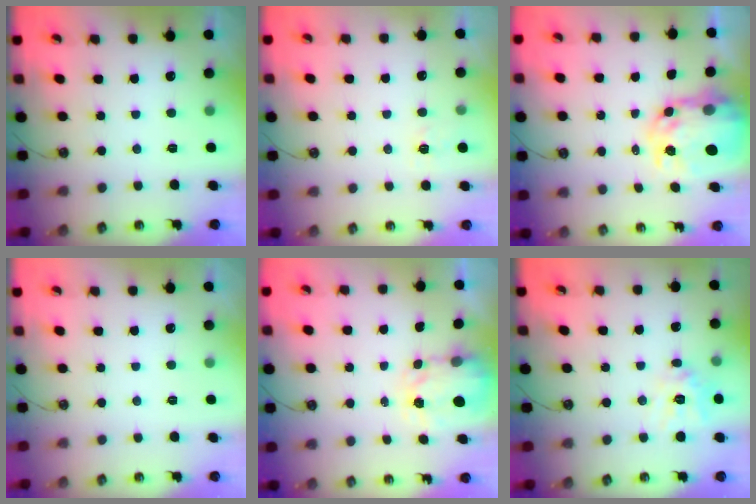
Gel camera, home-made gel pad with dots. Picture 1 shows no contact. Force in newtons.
{"total": 3.3, "press": 3.2, "slide": 0.6}
{"total": 10.6, "press": 10.5, "slide": 1.0}
{"total": 0.0}
{"total": 3.3, "press": 3.3, "slide": 0.4}
{"total": 12.1, "press": 12.1, "slide": 1.1}